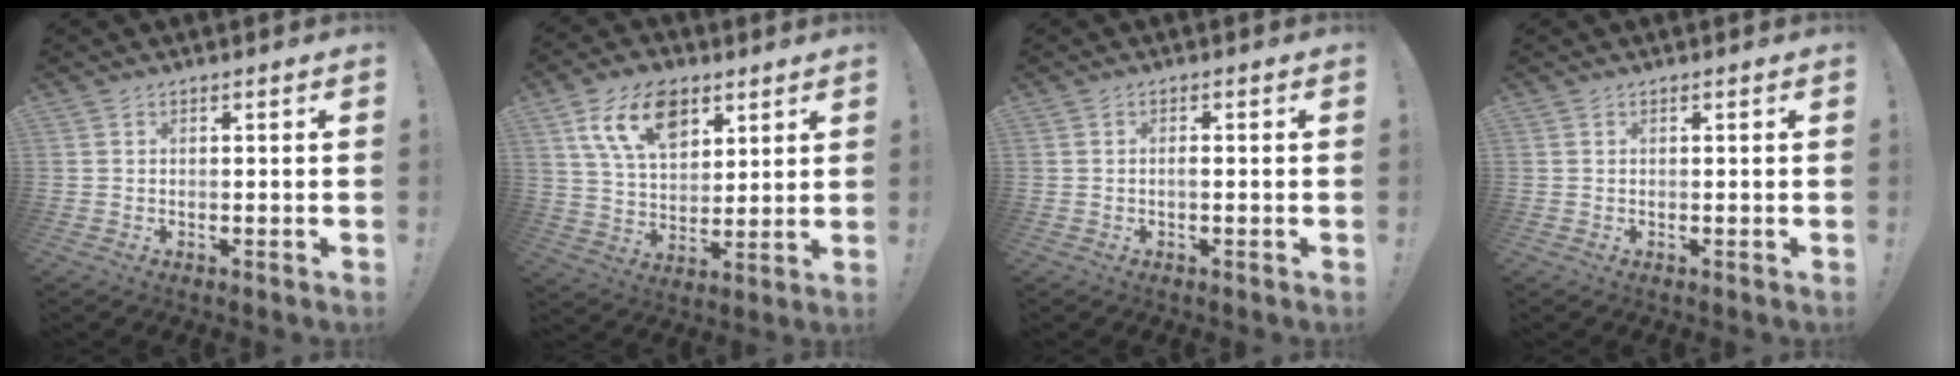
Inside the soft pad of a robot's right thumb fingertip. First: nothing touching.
{"total": 15.6, "force": [8.0, 9.5, 9.4], "torque": [-0.152, -0.026, 0.151]}
{"total": 1.0, "force": [-0.4, 0.1, 0.9], "torque": [-0.017, 0.002, -0.009]}
{"total": 0.0}